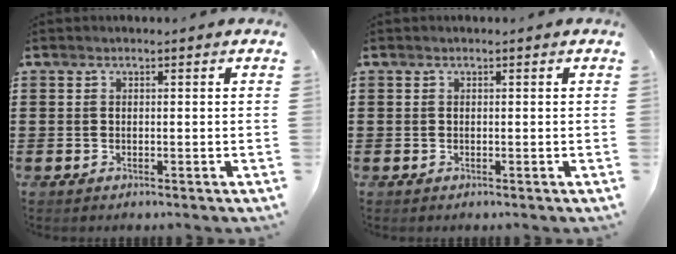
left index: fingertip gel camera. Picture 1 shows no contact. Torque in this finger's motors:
{"motor_torque": [-0.02, 0.01, 0.00, 0.00]}